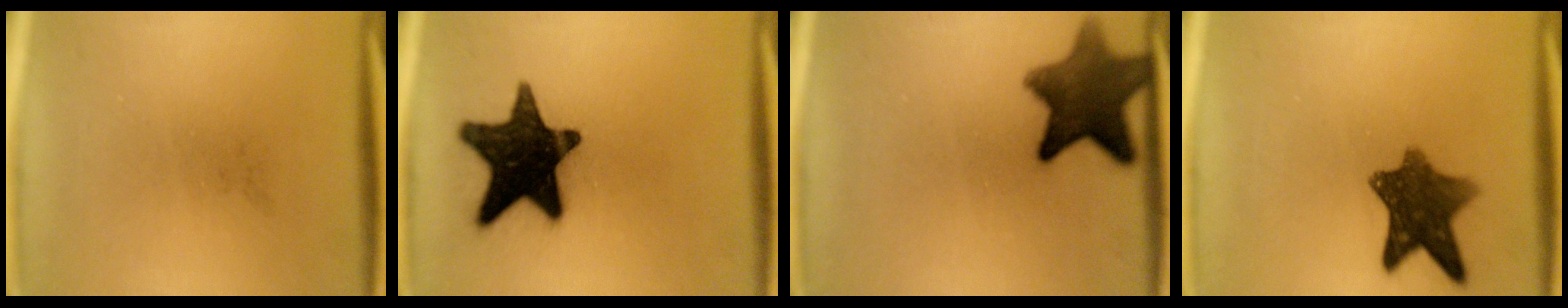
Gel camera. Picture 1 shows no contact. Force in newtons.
{"total": 17.9}
{"total": 10.7}
{"total": 9.3}